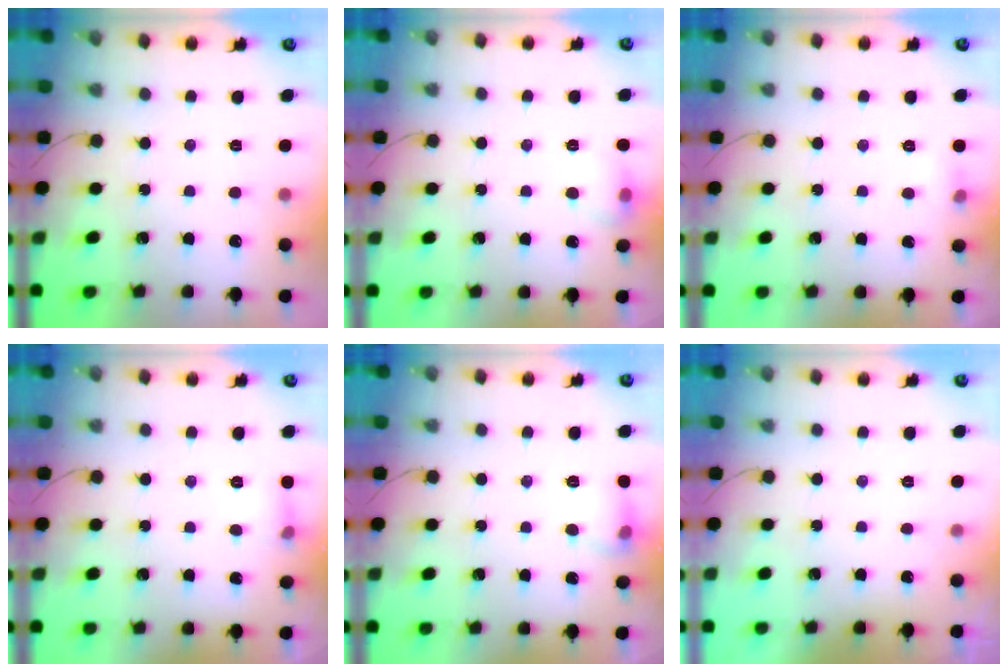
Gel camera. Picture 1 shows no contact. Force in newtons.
{"total": 7.7, "press": 7.6, "slide": 1.2}
{"total": 4.2, "press": 4.0, "slide": 1.3}
{"total": 6.6, "press": 6.4, "slide": 1.6}
{"total": 8.3, "press": 8.2, "slide": 1.0}
{"total": 0.0}